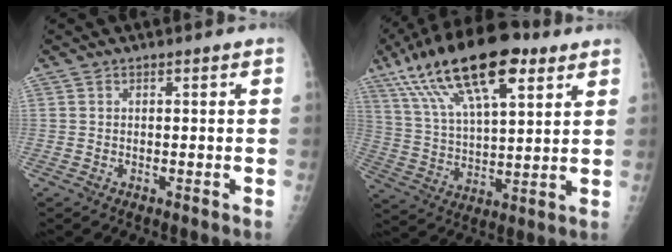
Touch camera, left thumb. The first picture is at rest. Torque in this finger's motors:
{"motor_torque": [2.89, 1.93, 1.75, -1.02, 0.38]}